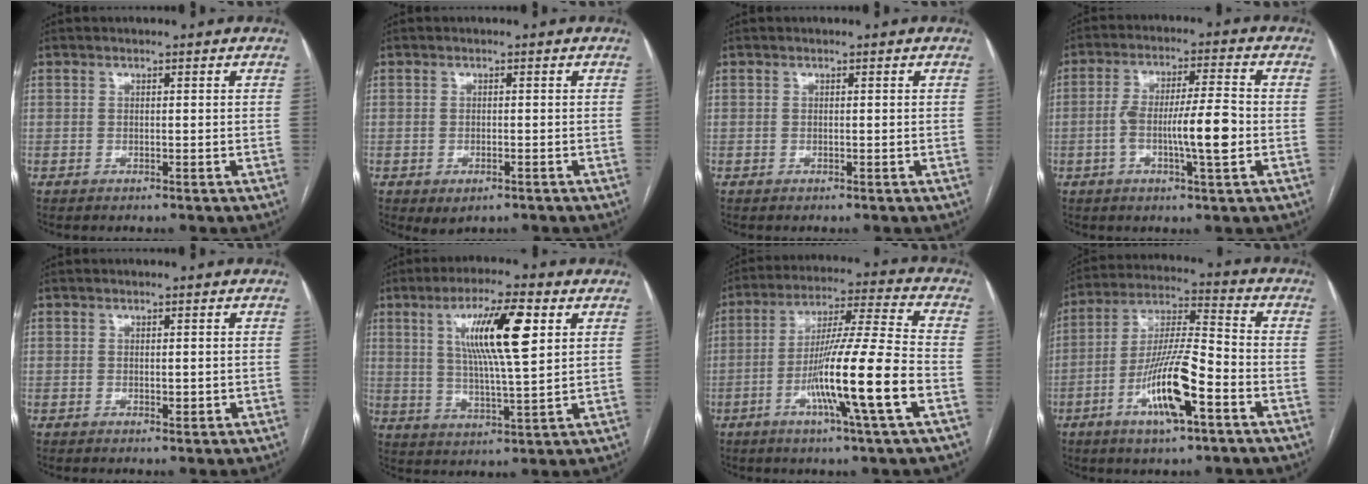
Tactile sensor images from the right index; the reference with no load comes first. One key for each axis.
{"total": 2.3, "fx": -1.2, "fy": 1.2, "fz": 1.6, "tx": -0.022, "ty": -0.002, "tz": -0.006}
{"total": 0.0}
{"total": 9.4, "fx": -2.0, "fy": 0.8, "fz": 9.2, "tx": -0.161, "ty": 0.008, "tz": -0.037}
{"total": 1.2, "fx": -0.1, "fy": 0.7, "fz": 1.0, "tx": -0.012, "ty": -0.003, "tz": 0.001}
{"total": 12.4, "fx": 4.2, "fy": 1.2, "fz": 11.6, "tx": -0.207, "ty": 0.007, "tz": 0.074}
{"total": 15.6, "fx": -5.0, "fy": -1.2, "fz": 14.7, "tx": -0.265, "ty": -0.010, "tz": -0.094}
{"total": 13.7, "fx": -5.6, "fy": 2.0, "fz": 12.3, "tx": -0.236, "ty": -0.004, "tz": -0.101}